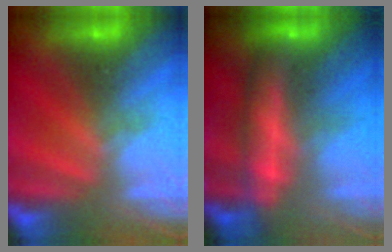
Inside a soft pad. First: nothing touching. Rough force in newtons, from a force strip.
{"total": 8.4}